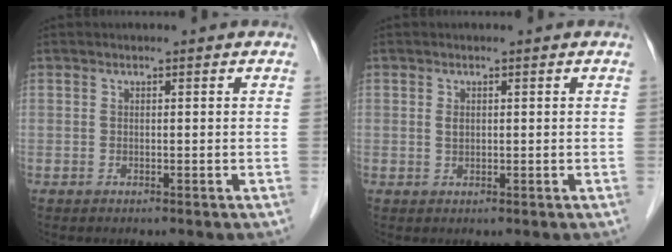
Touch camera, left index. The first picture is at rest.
{"total": 1.0, "force": [0.2, 0.7, 0.6], "torque": [-0.013, 0.004, 0.006]}